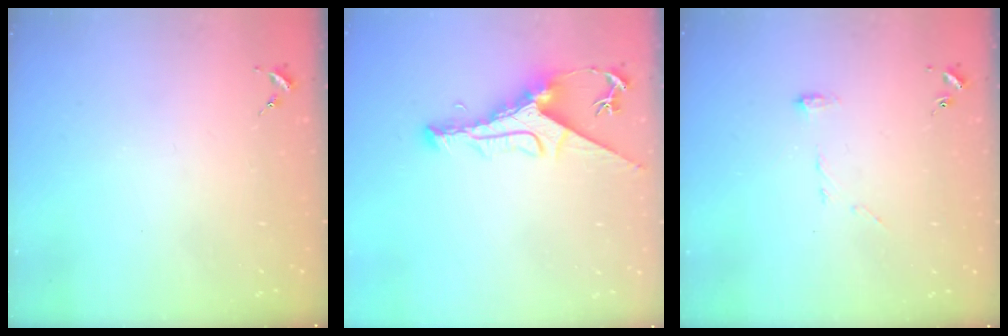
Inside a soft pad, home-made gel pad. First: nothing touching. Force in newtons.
{"total": 10.3, "press": 10.2, "slide": 1.1}
{"total": 5.5, "press": 5.5, "slide": 0.6}